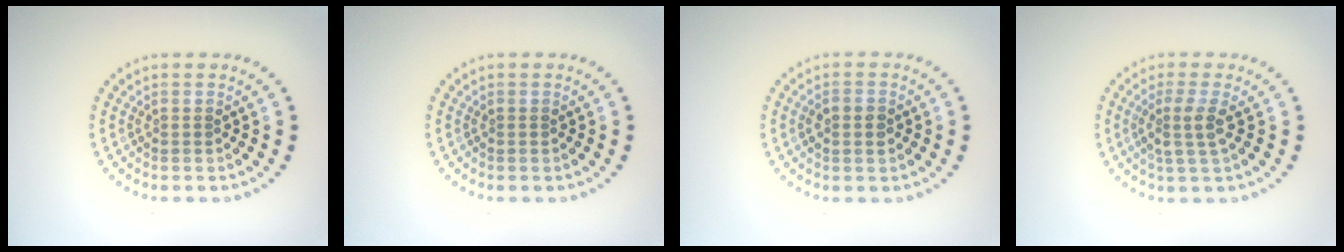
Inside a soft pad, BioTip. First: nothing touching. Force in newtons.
{"total": 0.0}
{"total": 1.3, "press": 1.3, "slide": 0.2}
{"total": 2.3, "press": 1.9, "slide": 1.3}